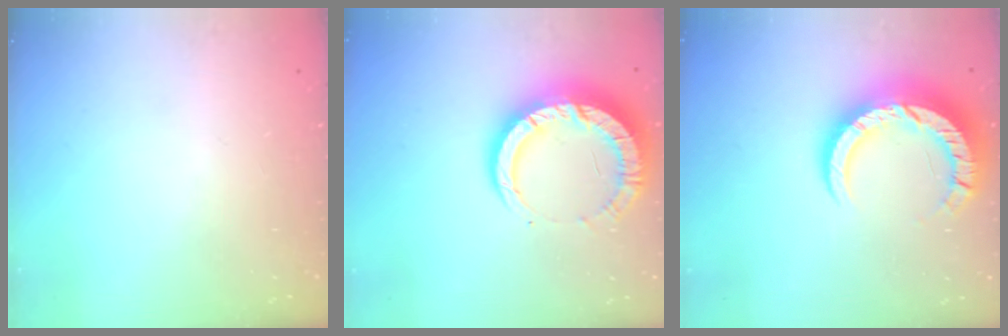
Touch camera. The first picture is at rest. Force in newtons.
{"total": 13.3, "press": 13.2, "slide": 1.3}
{"total": 14.2, "press": 14.1, "slide": 1.3}